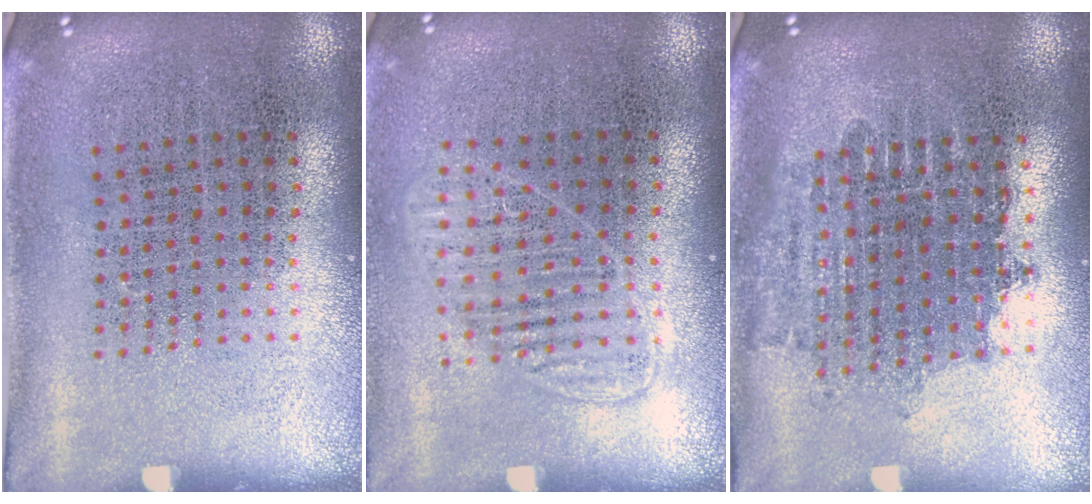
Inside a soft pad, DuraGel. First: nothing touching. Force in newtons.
{"total": 1.4, "press": 1.2, "slide": 0.7}
{"total": 1.8, "press": 1.4, "slide": 1.1}